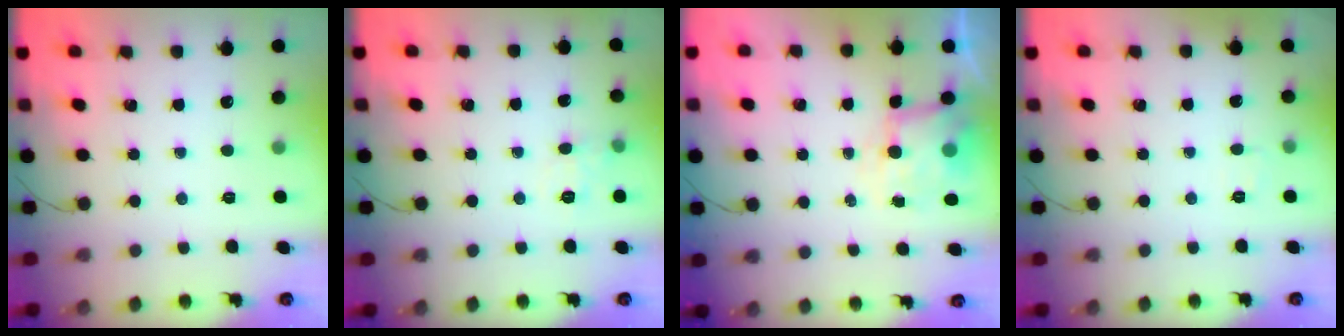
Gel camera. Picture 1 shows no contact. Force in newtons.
{"total": 6.4, "press": 6.2, "slide": 1.9}
{"total": 5.4, "press": 5.4, "slide": 0.5}
{"total": 2.0, "press": 1.7, "slide": 1.1}